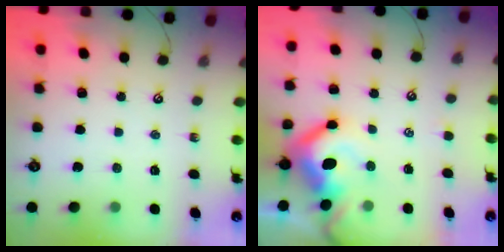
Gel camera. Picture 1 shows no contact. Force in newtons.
{"total": 8.5, "press": 8.4, "slide": 1.4}